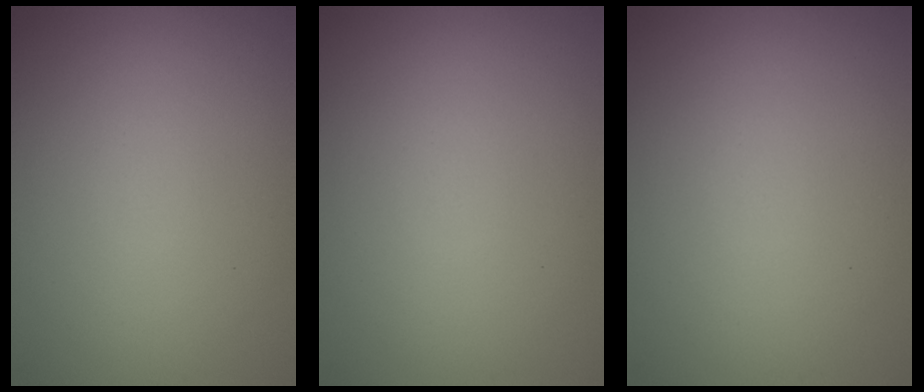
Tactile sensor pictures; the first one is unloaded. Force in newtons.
{"total": 0.0}
{"total": 0.0}